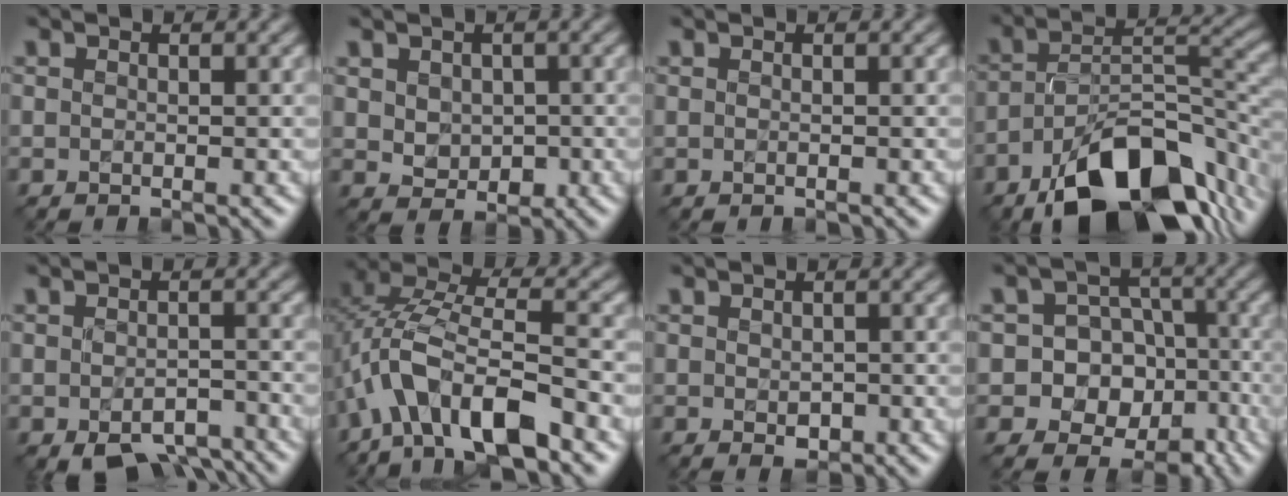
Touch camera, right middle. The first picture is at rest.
{"total": 2.6, "force": [0.4, 2.2, 1.3], "torque": [-0.025, -0.005, 0.013]}
{"total": 0.0}
{"total": 13.3, "force": [-7.9, 6.1, 8.8], "torque": [-0.133, -0.006, -0.135]}
{"total": 5.3, "force": [-3.6, 2.7, 2.9], "torque": [-0.042, -0.016, -0.050]}
{"total": 9.9, "force": [-4.8, 4.1, 7.6], "torque": [-0.145, 0.018, -0.096]}
{"total": 1.2, "force": [-0.2, 0.8, 0.9], "torque": [-0.010, -0.004, 0.001]}
{"total": 10.9, "force": [-4.1, 9.5, 3.4], "torque": [-0.044, 0.002, -0.083]}